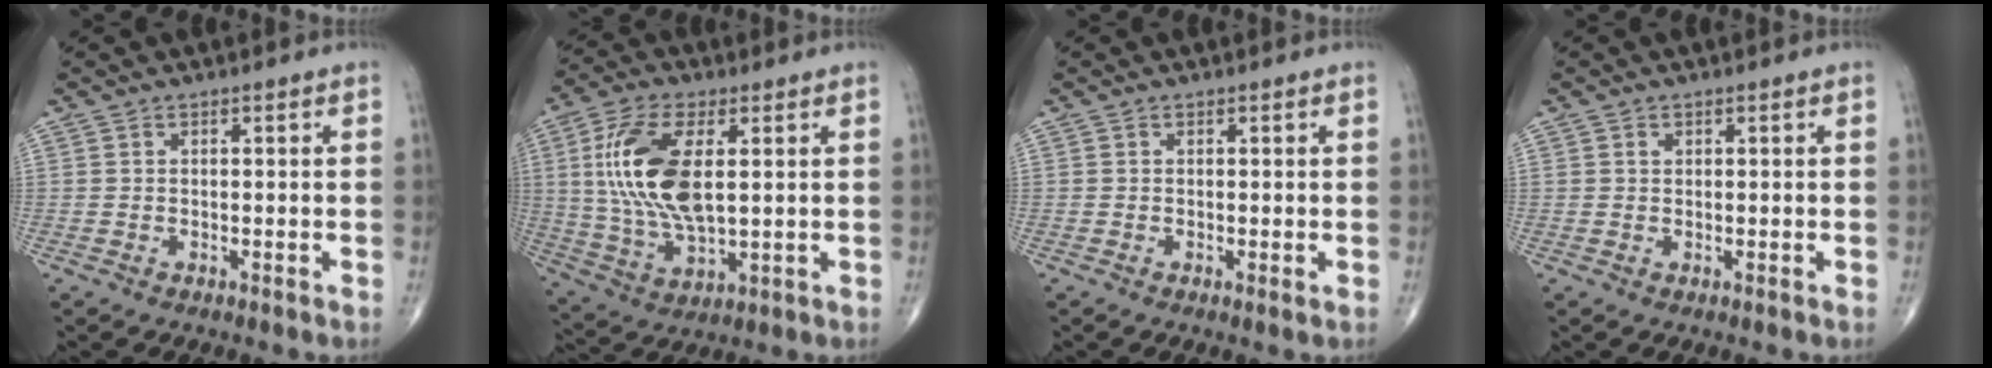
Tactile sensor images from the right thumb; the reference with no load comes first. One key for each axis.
{"total": 16.1, "fx": 2.9, "fy": 7.3, "fz": 14.1, "tx": -0.288, "ty": -0.008, "tz": 0.061}
{"total": 0.6, "fx": 0.0, "fy": 0.0, "fz": 0.6, "tx": -0.015, "ty": -0.004, "tz": -0.001}
{"total": 0.8, "fx": 0.3, "fy": 0.6, "fz": 0.3, "tx": -0.001, "ty": -0.001, "tz": 0.007}